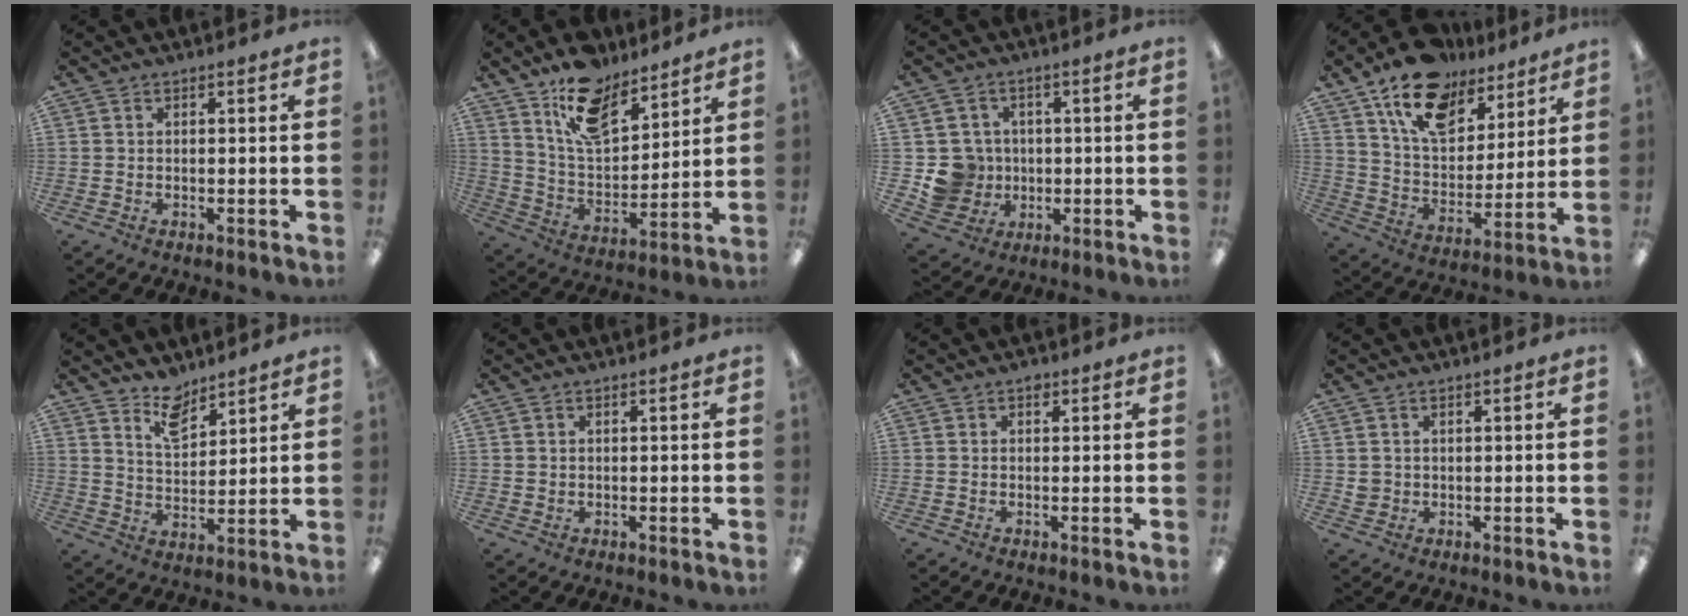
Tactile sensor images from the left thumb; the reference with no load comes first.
{"total": 14.1, "force": [10.8, 6.3, 6.6], "torque": [-0.113, -0.062, 0.198]}
{"total": 8.7, "force": [-0.5, 8.6, 1.6], "torque": [-0.050, 0.011, 0.005]}
{"total": 17.9, "force": [12.5, 9.7, 8.4], "torque": [-0.152, -0.066, 0.226]}
{"total": 7.8, "force": [6.3, 3.6, 2.7], "torque": [-0.041, -0.037, 0.116]}
{"total": 0.8, "force": [0.4, 0.7, 0.0], "torque": [-0.001, 0.003, 0.007]}
{"total": 1.0, "force": [0.6, 0.7, 0.4], "torque": [-0.001, -0.001, 0.009]}
{"total": 2.1, "force": [0.8, 1.9, 0.3], "torque": [-0.009, 0.002, 0.014]}